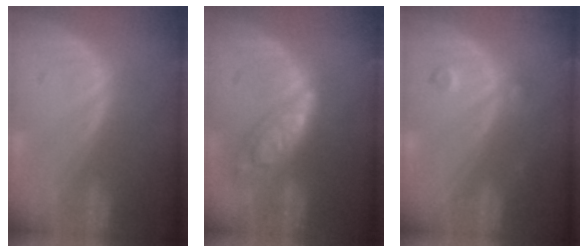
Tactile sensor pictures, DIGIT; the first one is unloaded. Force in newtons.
{"total": 7.2, "press": 7.2, "slide": 0.6}
{"total": 2.0, "press": 2.0, "slide": 0.2}